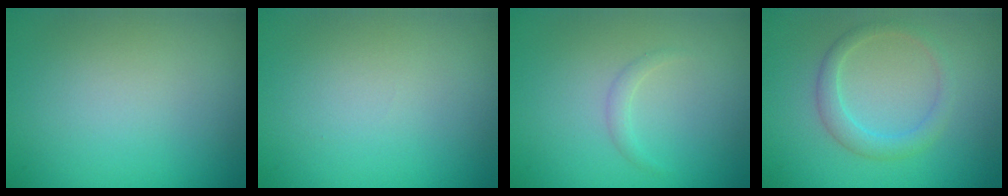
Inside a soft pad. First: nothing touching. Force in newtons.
{"total": 0.0}
{"total": 0.8, "press": 0.8, "slide": 0.0}
{"total": 2.3, "press": 2.3, "slide": 0.1}